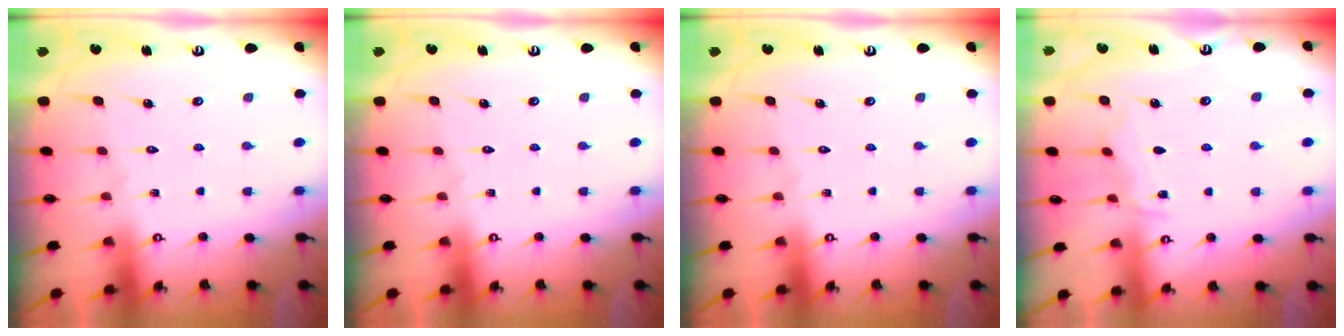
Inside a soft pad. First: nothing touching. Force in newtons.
{"total": 0.0}
{"total": 0.0}
{"total": 5.0, "press": 5.0, "slide": 0.6}